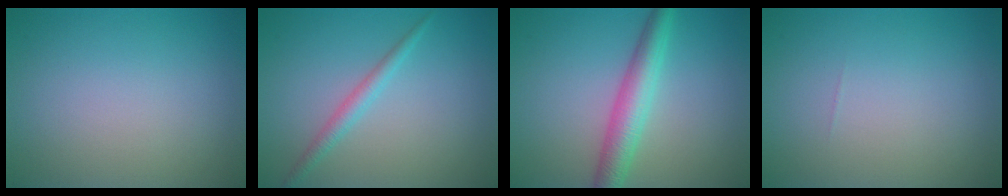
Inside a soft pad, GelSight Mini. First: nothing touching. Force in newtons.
{"total": 1.7, "press": 1.7, "slide": 0.1}
{"total": 4.2, "press": 4.2, "slide": 0.1}
{"total": 0.0}